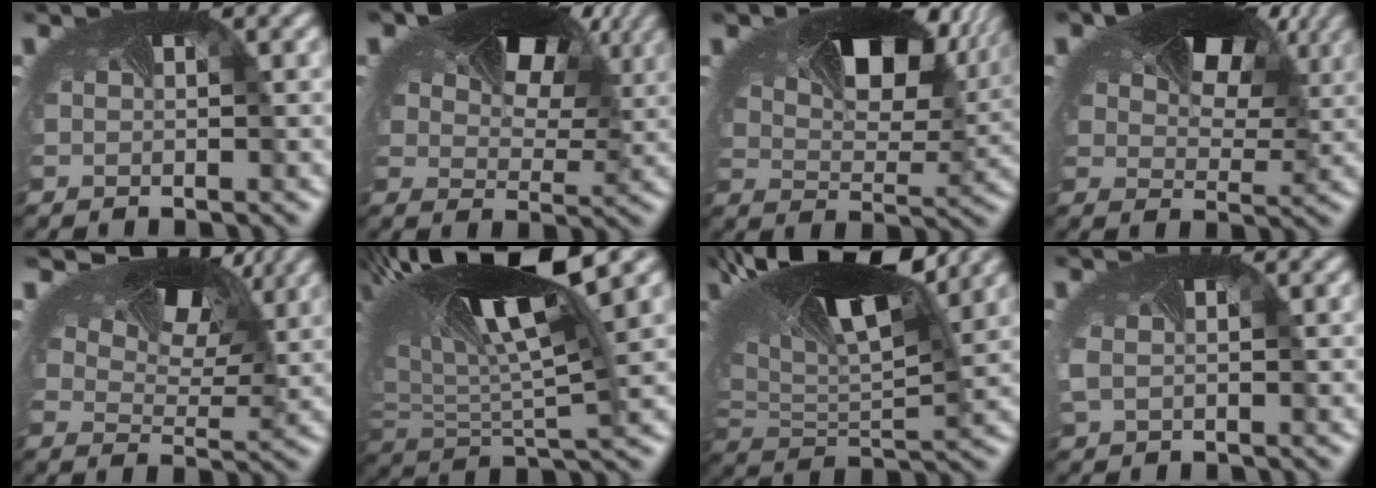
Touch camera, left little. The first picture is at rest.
{"total": 11.3, "force": [5.5, 6.3, 7.6], "torque": [-0.119, 0.008, 0.089]}
{"total": 9.1, "force": [4.6, 4.9, 6.1], "torque": [-0.112, -0.003, 0.080]}
{"total": 10.2, "force": [5.0, 5.7, 6.9], "torque": [-0.112, 0.005, 0.082]}
{"total": 7.1, "force": [5.4, 3.0, 3.5], "torque": [-0.069, -0.006, 0.089]}
{"total": 14.0, "force": [5.2, 5.0, 12.0], "torque": [-0.257, 0.003, 0.097]}
{"total": 12.1, "force": [6.1, 5.0, 9.1], "torque": [-0.189, 0.002, 0.108]}
{"total": 0.9, "force": [-0.3, 0.6, 0.7], "torque": [-0.040, -0.013, 0.006]}